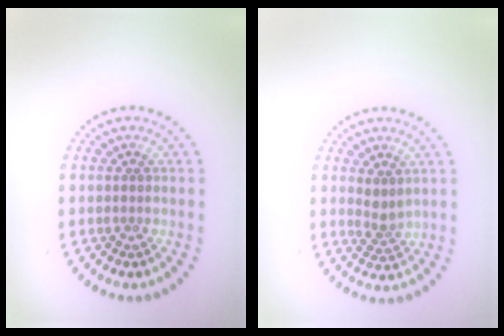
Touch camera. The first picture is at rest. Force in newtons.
{"total": 1.6, "press": 1.3, "slide": 1.0}